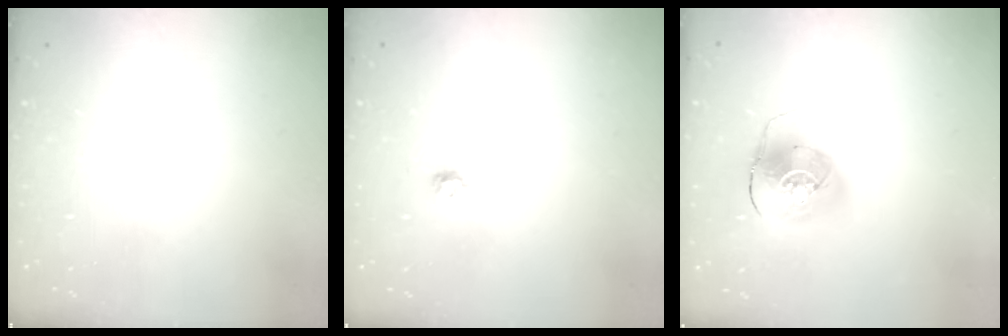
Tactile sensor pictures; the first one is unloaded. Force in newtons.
{"total": 4.0, "press": 3.9, "slide": 0.6}
{"total": 10.4, "press": 10.3, "slide": 1.8}